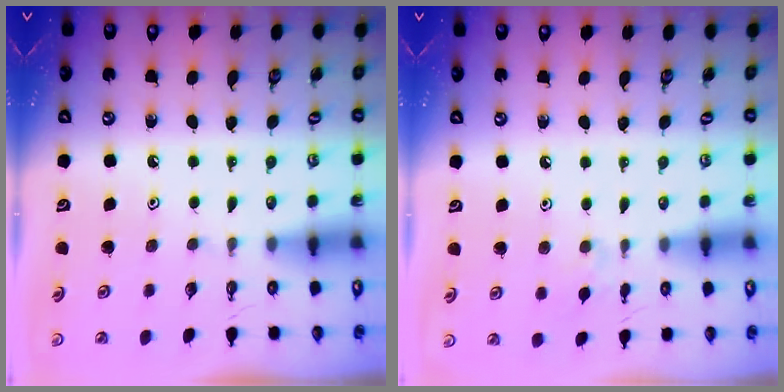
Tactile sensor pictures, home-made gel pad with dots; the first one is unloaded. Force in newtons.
{"total": 3.7, "press": 3.7, "slide": 0.6}